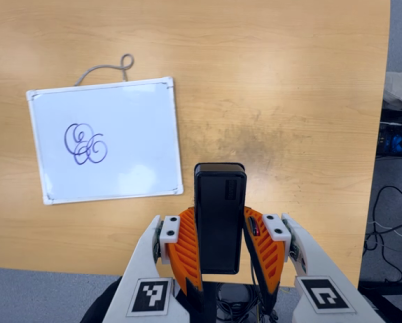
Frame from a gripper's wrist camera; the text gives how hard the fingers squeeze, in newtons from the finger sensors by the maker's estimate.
{"total": 3.7, "left": 2.2, "right": 5.3}